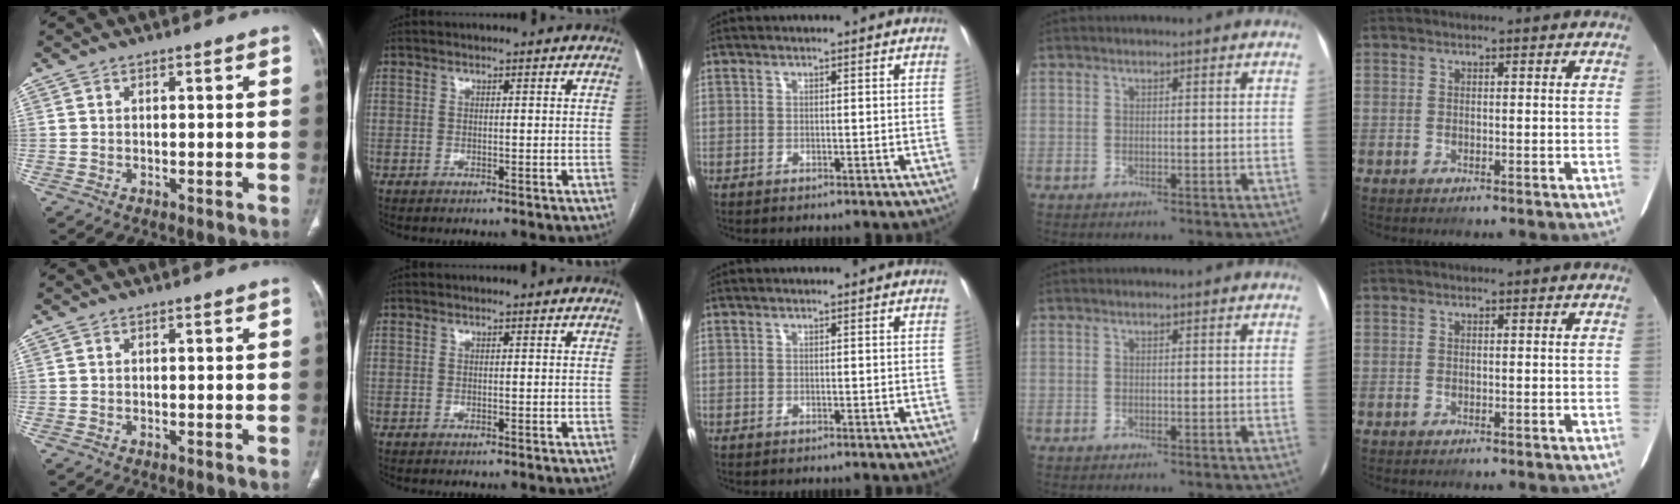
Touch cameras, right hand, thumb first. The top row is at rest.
{}